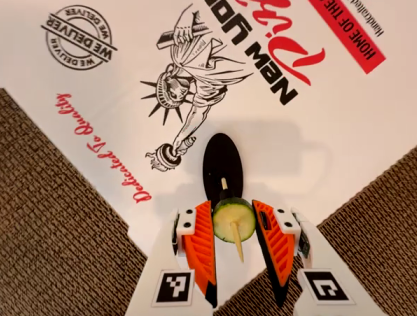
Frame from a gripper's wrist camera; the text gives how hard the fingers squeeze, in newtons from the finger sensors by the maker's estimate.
{"total": 7.2, "left": 7.2, "right": 7.1}